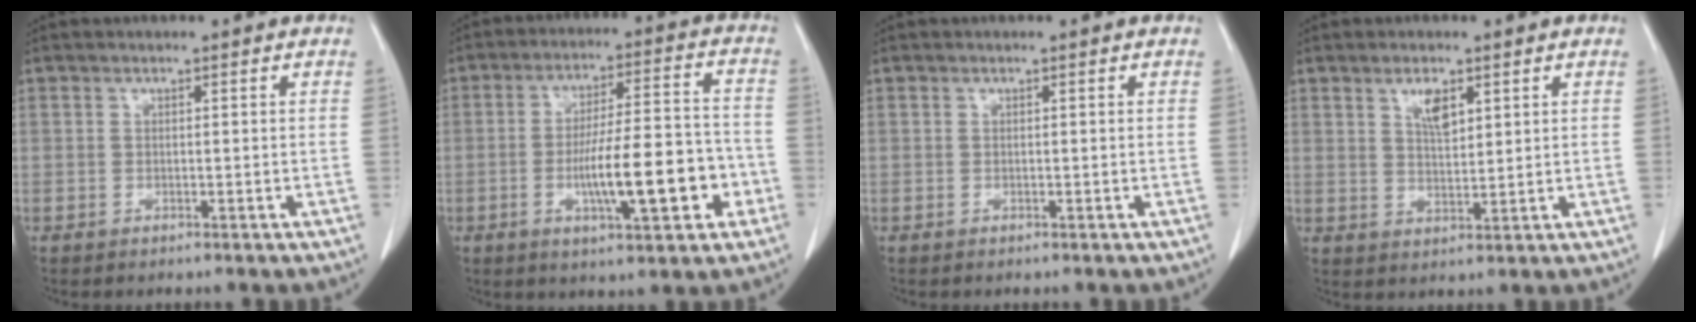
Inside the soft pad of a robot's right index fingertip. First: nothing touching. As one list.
[{"total": 13.2, "force": [-3.9, 2.7, 12.4], "torque": [-0.205, 0.013, -0.057]}, {"total": 0.0}, {"total": 4.0, "force": [2.1, 1.4, 3.1], "torque": [-0.059, 0.001, 0.043]}]